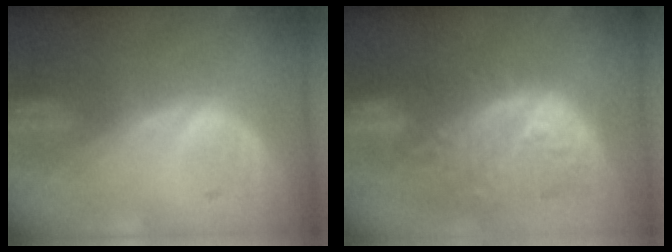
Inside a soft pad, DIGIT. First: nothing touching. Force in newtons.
{"total": 12.0, "press": 10.8, "slide": 5.3}